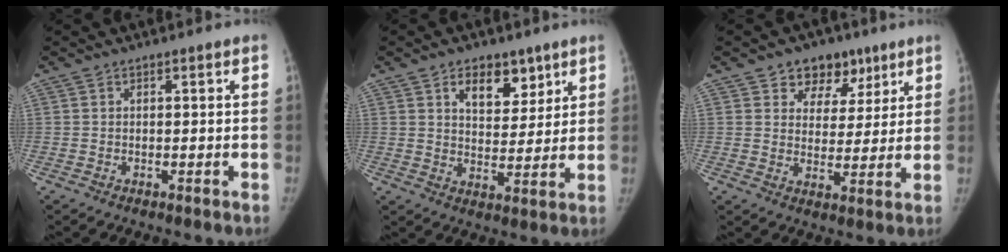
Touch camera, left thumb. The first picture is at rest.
{"total": 8.6, "force": [5.0, 5.2, 4.7], "torque": [-0.036, -0.029, 0.080]}
{"total": 8.9, "force": [5.4, 6.5, 2.8], "torque": [0.006, -0.018, 0.081]}